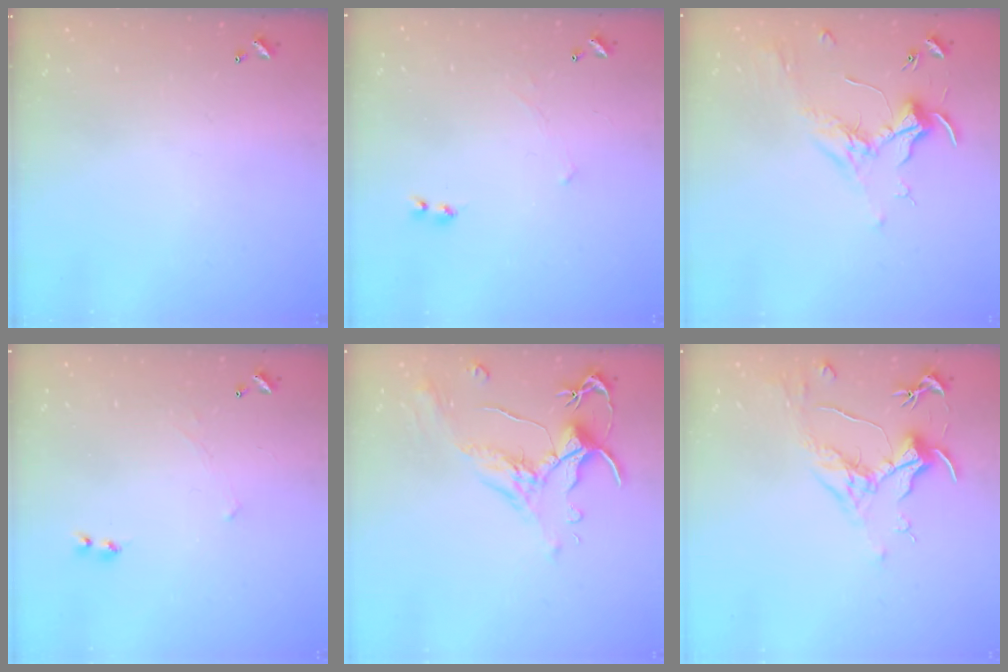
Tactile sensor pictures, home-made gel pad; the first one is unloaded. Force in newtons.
{"total": 2.3, "press": 2.3, "slide": 0.2}
{"total": 1.8, "press": 1.6, "slide": 0.8}
{"total": 2.3, "press": 2.3, "slide": 0.2}
{"total": 1.5, "press": 1.0, "slide": 1.1}
{"total": 1.6, "press": 1.4, "slide": 0.7}